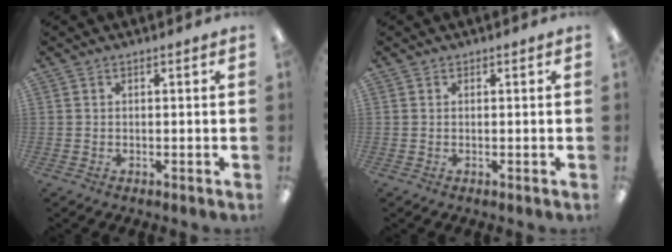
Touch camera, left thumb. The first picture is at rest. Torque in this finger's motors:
{"motor_torque": [0.01, 0.01, -0.17, -0.09, 0.00]}